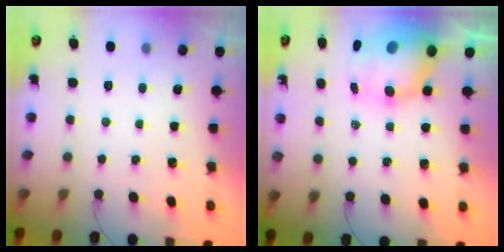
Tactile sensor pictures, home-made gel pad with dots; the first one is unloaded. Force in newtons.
{"total": 11.0, "press": 10.6, "slide": 2.9}